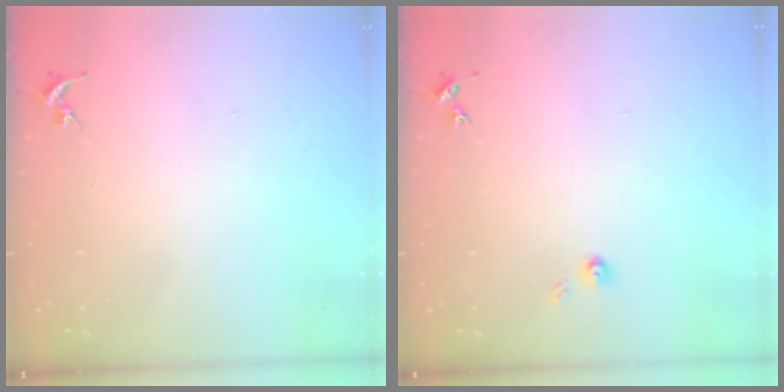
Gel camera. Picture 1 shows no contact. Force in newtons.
{"total": 3.9, "press": 3.9, "slide": 0.5}